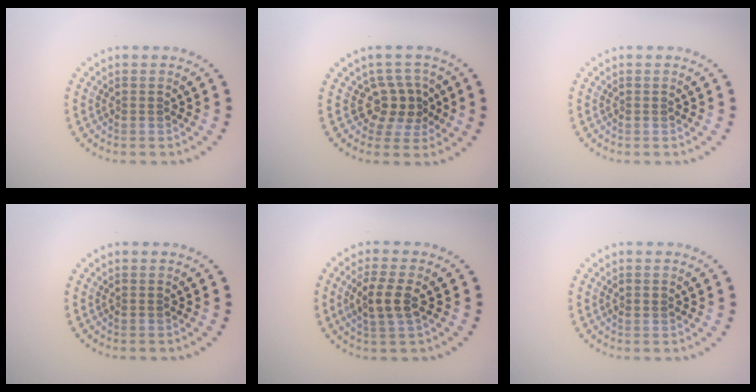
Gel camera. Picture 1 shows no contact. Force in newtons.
{"total": 3.0, "press": 2.4, "slide": 1.8}
{"total": 0.0}
{"total": 0.0}
{"total": 2.9, "press": 2.8, "slide": 0.9}
{"total": 0.8, "press": 0.8, "slide": 0.2}